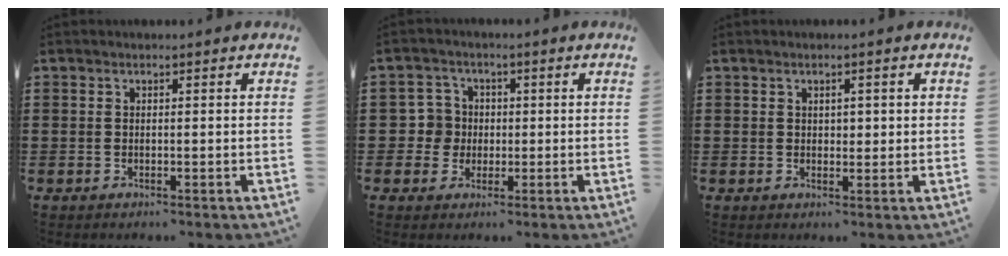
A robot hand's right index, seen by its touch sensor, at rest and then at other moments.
{"total": 4.5, "force": [-0.3, 4.4, 0.8], "torque": [-0.035, 0.014, -0.008]}
{"total": 1.5, "force": [0.4, 1.0, 1.0], "torque": [-0.013, 0.005, 0.004]}